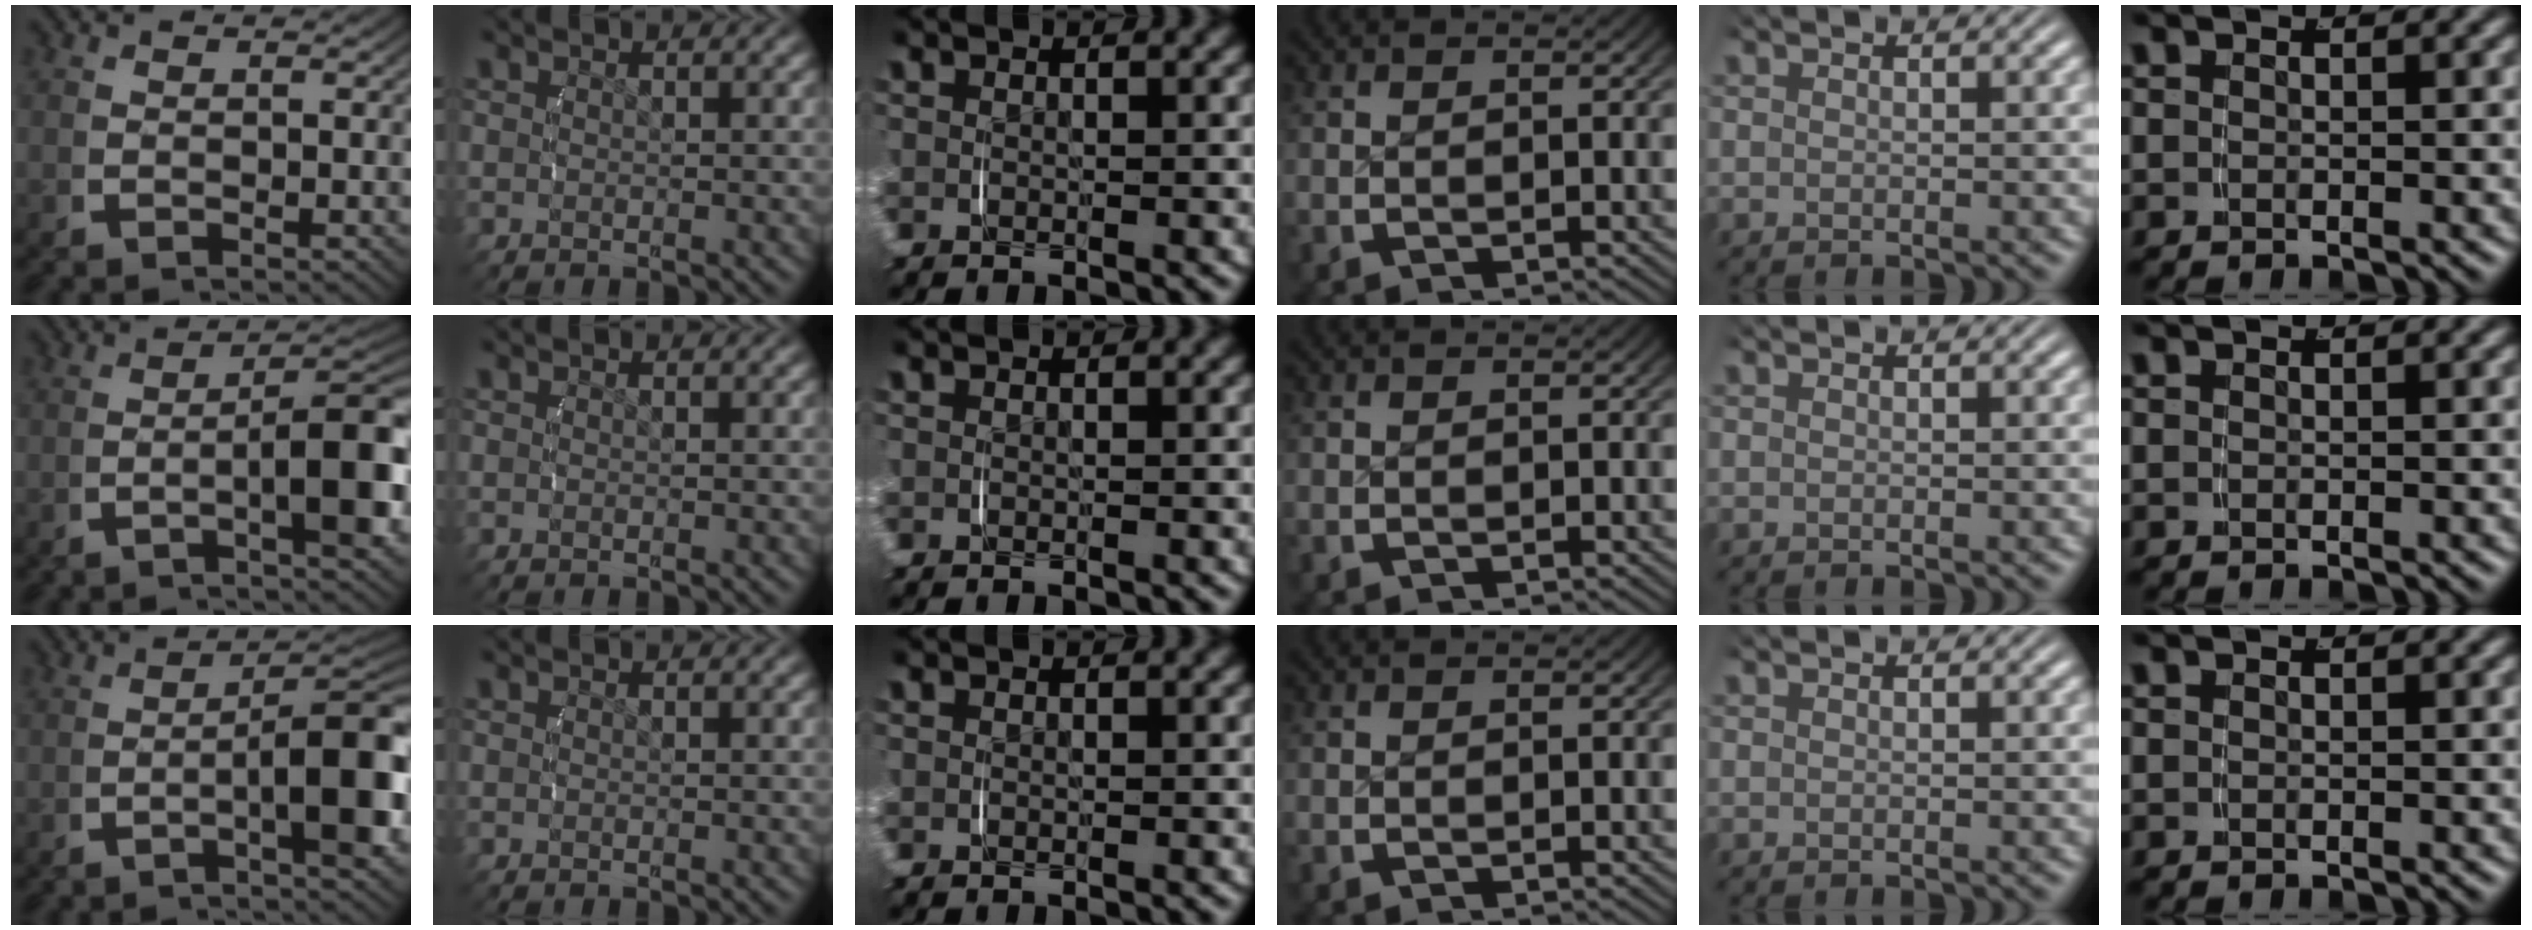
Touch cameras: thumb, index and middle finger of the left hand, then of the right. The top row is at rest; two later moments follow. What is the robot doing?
{"motion": "lift_and_place", "object": "camera"}